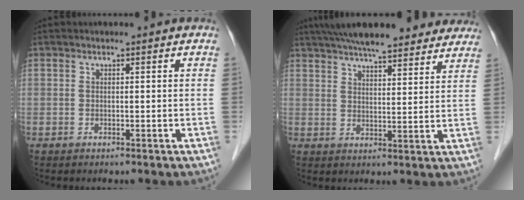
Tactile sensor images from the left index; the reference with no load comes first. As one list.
[{"total": 20.2, "force": [17.2, 4.3, 9.6], "torque": [-0.152, 0.038, 0.230]}]